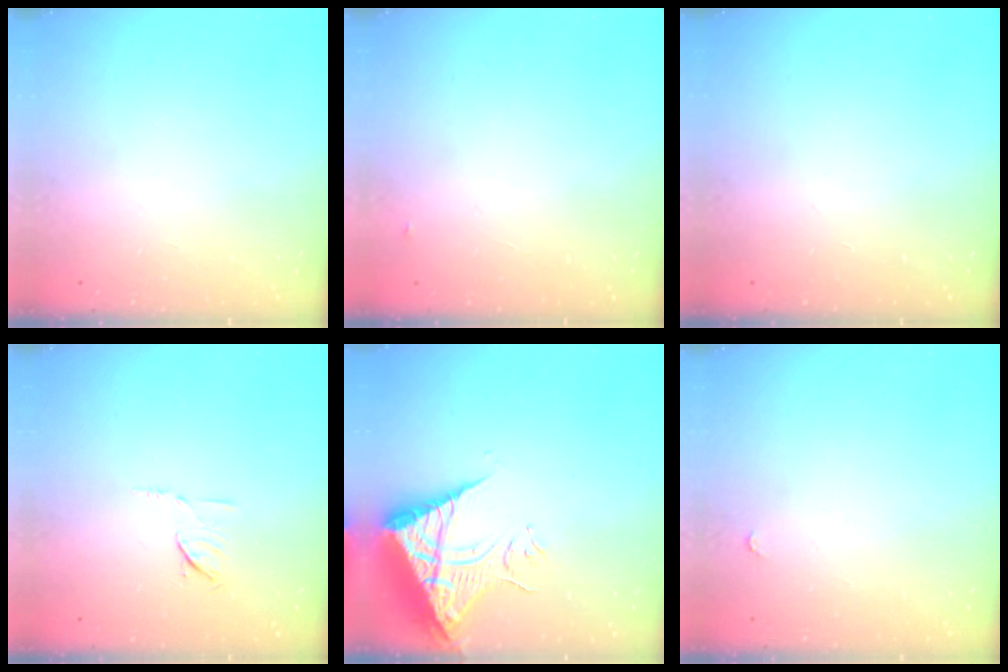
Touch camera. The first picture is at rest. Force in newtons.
{"total": 2.8, "press": 2.8, "slide": 0.4}
{"total": 0.0}
{"total": 5.5, "press": 5.4, "slide": 1.2}
{"total": 10.3, "press": 10.2, "slide": 1.1}
{"total": 2.8, "press": 2.8, "slide": 0.4}